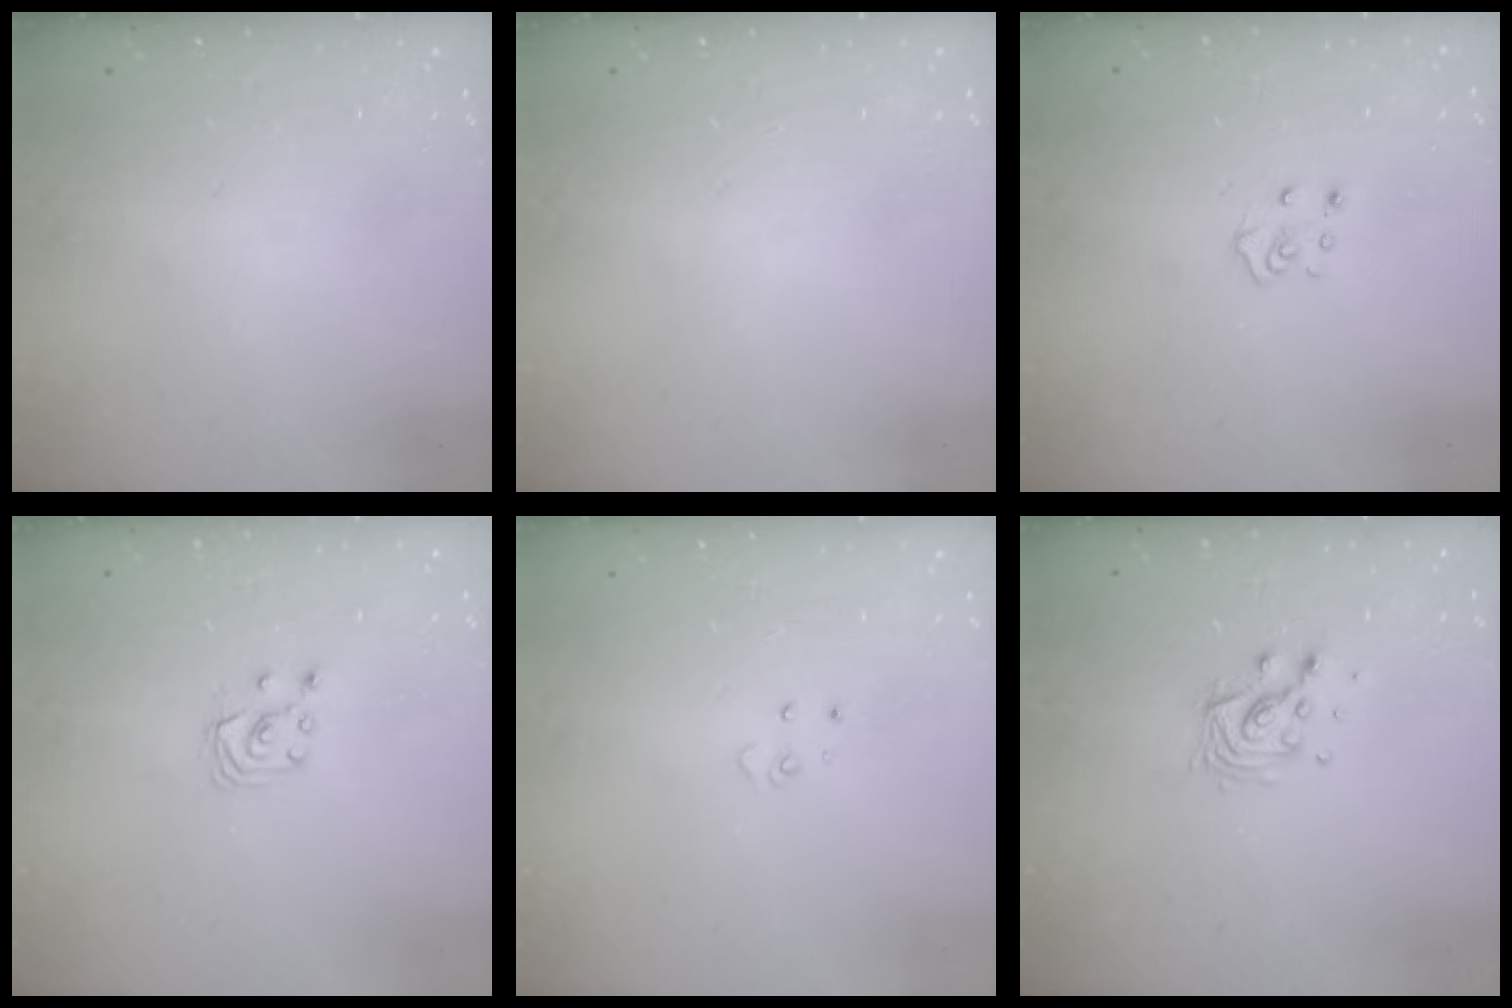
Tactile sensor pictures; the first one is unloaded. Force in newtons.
{"total": 0.0}
{"total": 5.1, "press": 5.1, "slide": 0.4}
{"total": 2.6, "press": 2.6, "slide": 0.3}
{"total": 3.4, "press": 3.4, "slide": 0.3}
{"total": 9.8, "press": 9.8, "slide": 0.6}